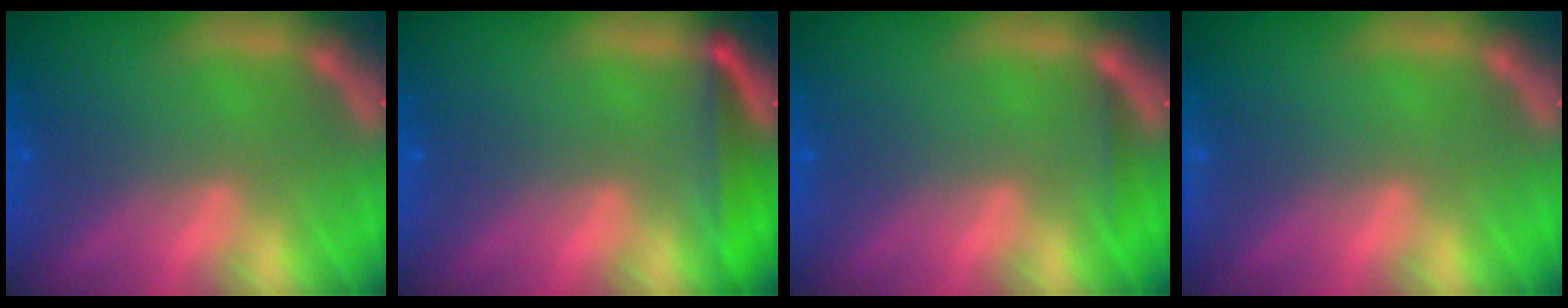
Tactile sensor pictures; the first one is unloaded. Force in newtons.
{"total": 3.4}
{"total": 0.9}
{"total": 0.9}